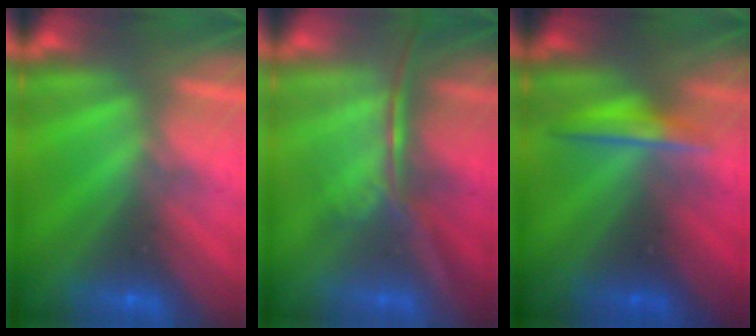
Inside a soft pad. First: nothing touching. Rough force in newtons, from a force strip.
{"total": 1.6}
{"total": 1.7}